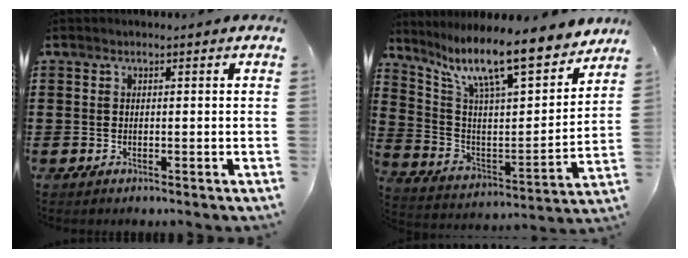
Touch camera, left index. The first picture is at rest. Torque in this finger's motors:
{"motor_torque": [2.14, 0.00, 0.87, 0.21]}